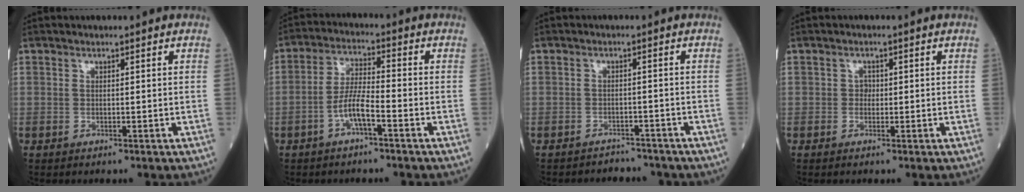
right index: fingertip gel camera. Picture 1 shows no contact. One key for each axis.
{"total": 5.6, "fx": -2.5, "fy": 0.8, "fz": 5.0, "tx": -0.103, "ty": 0.009, "tz": -0.050}
{"total": 5.0, "fx": -4.6, "fy": 1.9, "fz": -0.2, "tx": 0.001, "ty": 0.005, "tz": -0.057}
{"total": 1.0, "fx": 0.0, "fy": 0.9, "fz": 0.5, "tx": -0.005, "ty": 0.003, "tz": -0.003}